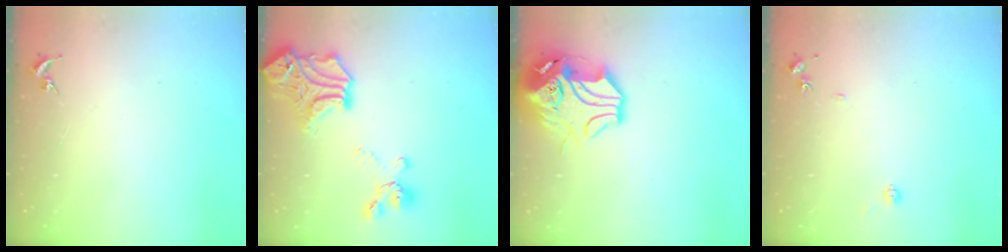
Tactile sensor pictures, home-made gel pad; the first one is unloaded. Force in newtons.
{"total": 19.7, "press": 19.7, "slide": 1.0}
{"total": 15.5, "press": 15.3, "slide": 2.4}
{"total": 6.6, "press": 6.5, "slide": 0.7}